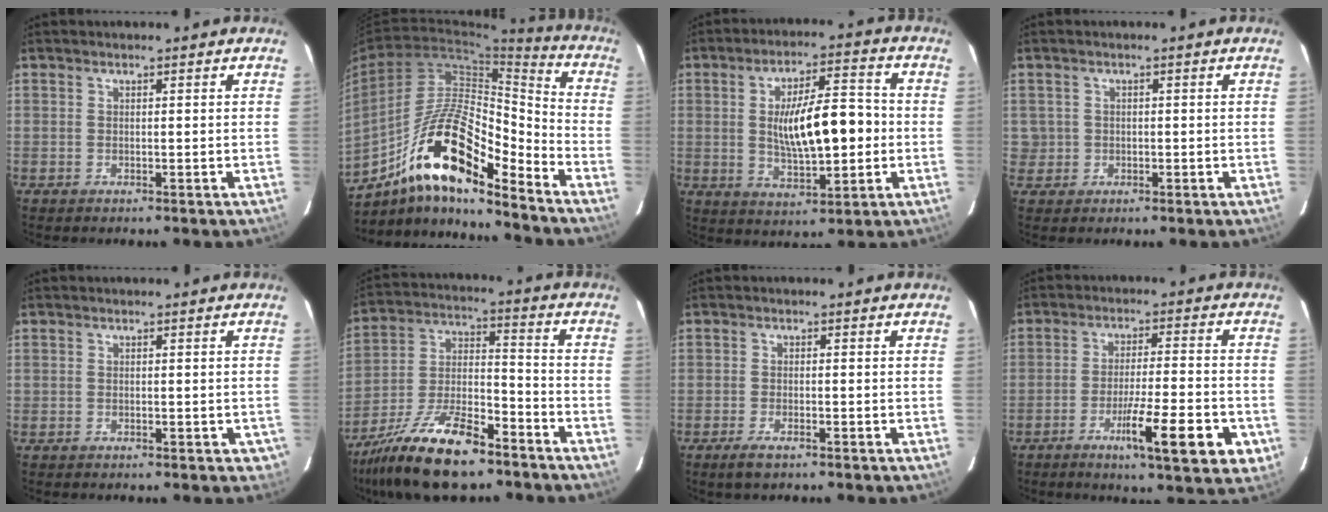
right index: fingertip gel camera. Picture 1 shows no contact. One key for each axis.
{"total": 17.7, "fx": -11.0, "fy": 4.3, "fz": 13.1, "tx": -0.239, "ty": 0.024, "tz": -0.190}
{"total": 12.5, "fx": -0.3, "fy": 3.6, "fz": 12.0, "tx": -0.208, "ty": 0.013, "tz": 0.000}
{"total": 2.2, "fx": 0.0, "fy": 2.1, "fz": -0.2, "tx": 0.011, "ty": 0.006, "tz": 0.003}
{"total": 2.0, "fx": -0.9, "fy": 1.2, "fz": 1.2, "tx": 0.000, "ty": 0.006, "tz": -0.007}
{"total": 15.9, "fx": -11.8, "fy": 3.8, "fz": 9.9, "tx": -0.198, "ty": -0.006, "tz": -0.214}
{"total": 2.8, "fx": -1.8, "fy": 0.7, "fz": 1.9, "tx": -0.042, "ty": -0.004, "tz": -0.031}
{"total": 12.0, "fx": -5.1, "fy": 1.1, "fz": 10.9, "tx": -0.161, "ty": -0.014, "tz": -0.072}